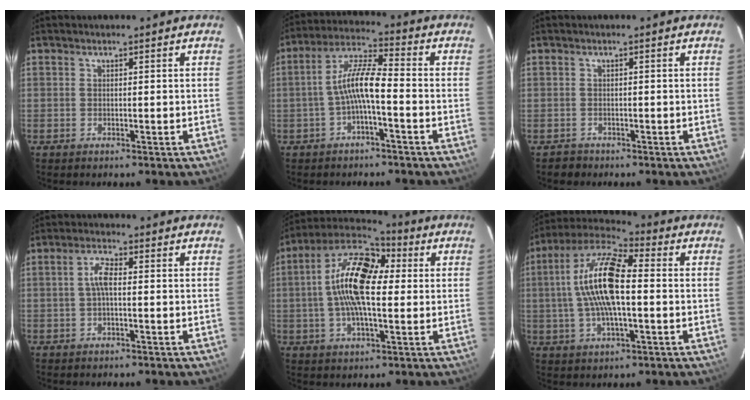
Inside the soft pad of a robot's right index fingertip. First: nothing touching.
{"total": 7.6, "force": [-2.3, 1.3, 7.1], "torque": [-0.154, 0.018, -0.045]}
{"total": 1.9, "force": [-1.2, 1.5, -0.2], "torque": [0.000, 0.007, -0.017]}
{"total": 3.4, "force": [-0.1, 1.1, 3.2], "torque": [-0.064, 0.010, -0.002]}
{"total": 16.2, "force": [1.6, 7.3, 14.4], "torque": [-0.271, 0.021, 0.012]}
{"total": 15.5, "force": [0.4, 5.5, 14.5], "torque": [-0.280, 0.016, -0.003]}